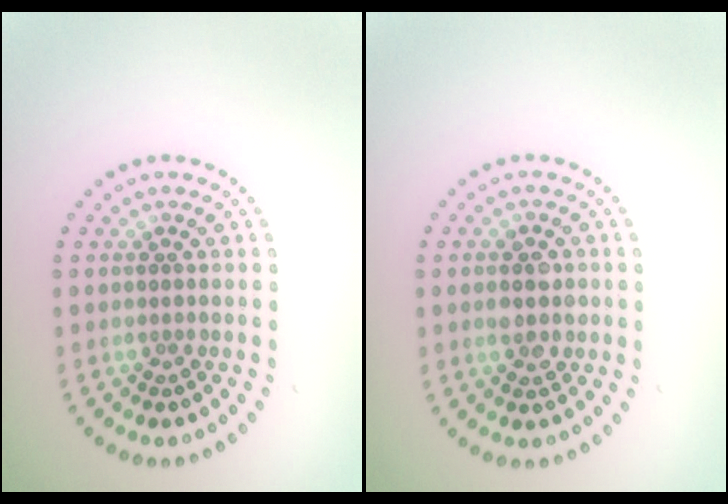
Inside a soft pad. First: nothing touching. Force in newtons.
{"total": 2.3, "press": 2.3, "slide": 0.2}